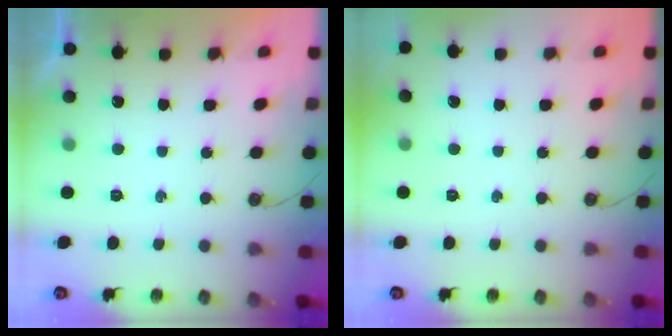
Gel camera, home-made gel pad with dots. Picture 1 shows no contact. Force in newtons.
{"total": 0.0}